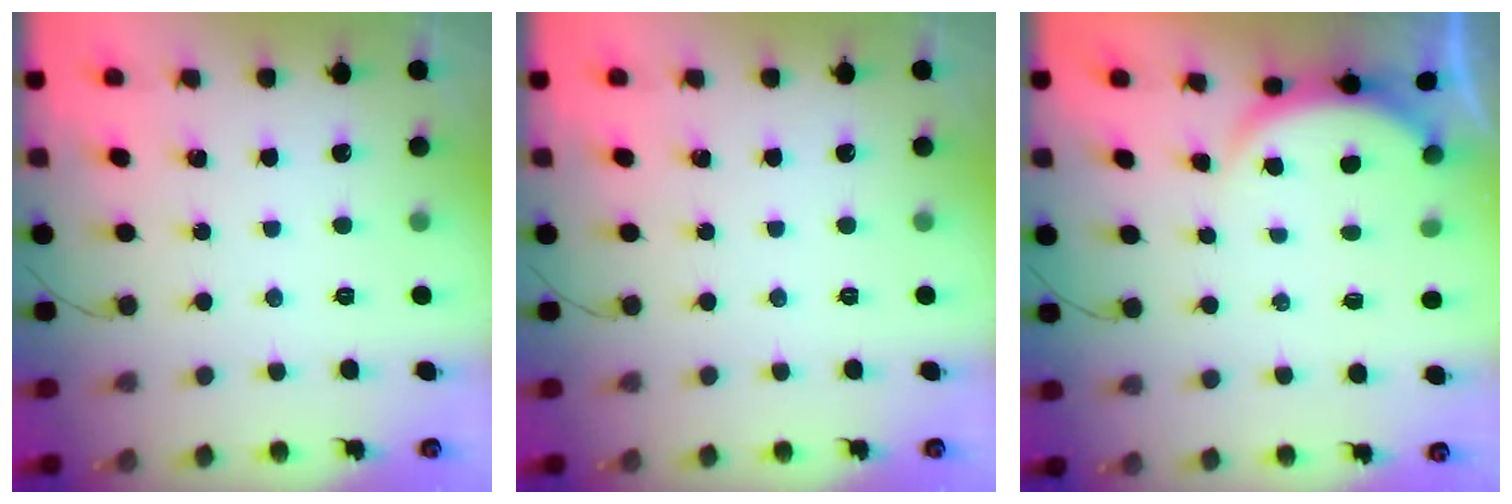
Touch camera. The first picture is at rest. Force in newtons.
{"total": 0.0}
{"total": 3.5, "press": 3.4, "slide": 0.6}